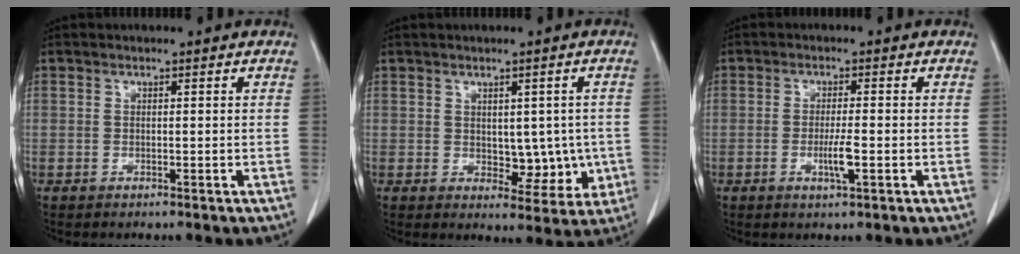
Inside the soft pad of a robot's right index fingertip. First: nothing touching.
{"total": 6.2, "force": [-0.3, 3.8, 4.9], "torque": [-0.047, 0.003, 0.009]}
{"total": 3.4, "force": [-1.1, 0.1, 3.3], "torque": [-0.062, -0.005, -0.019]}